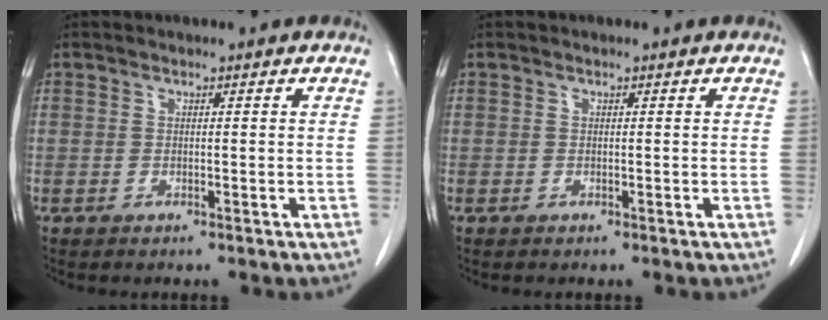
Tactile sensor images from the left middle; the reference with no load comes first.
{"total": 0.0}